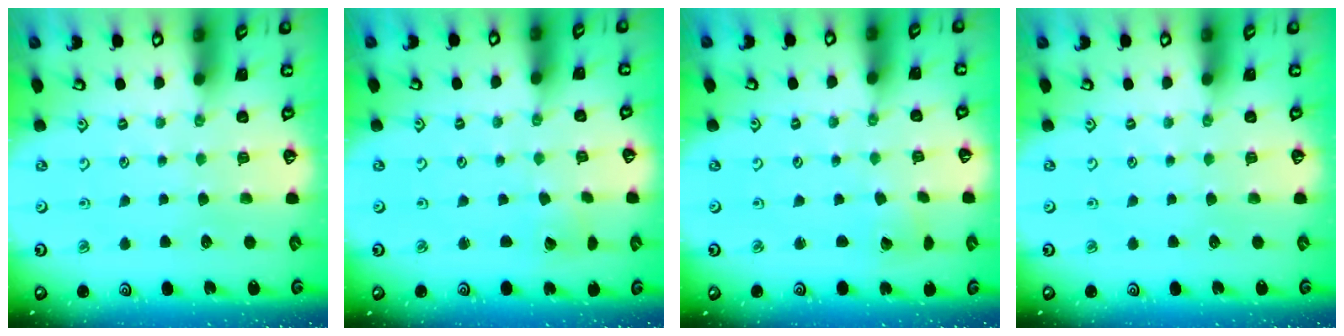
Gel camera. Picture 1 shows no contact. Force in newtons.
{"total": 2.4, "press": 2.4, "slide": 0.2}
{"total": 2.3, "press": 2.3, "slide": 0.2}
{"total": 0.0}